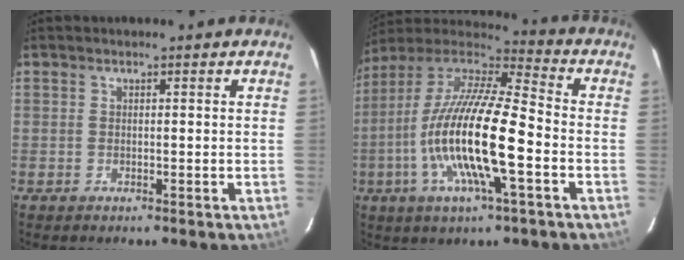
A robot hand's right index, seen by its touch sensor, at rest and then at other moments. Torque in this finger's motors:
{"motor_torque": [1.42, -0.72, 1.06, 0.21]}